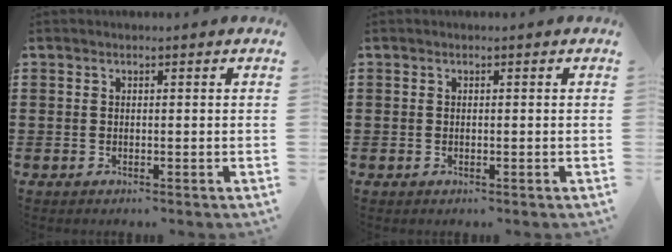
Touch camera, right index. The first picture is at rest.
{"total": 0.0}